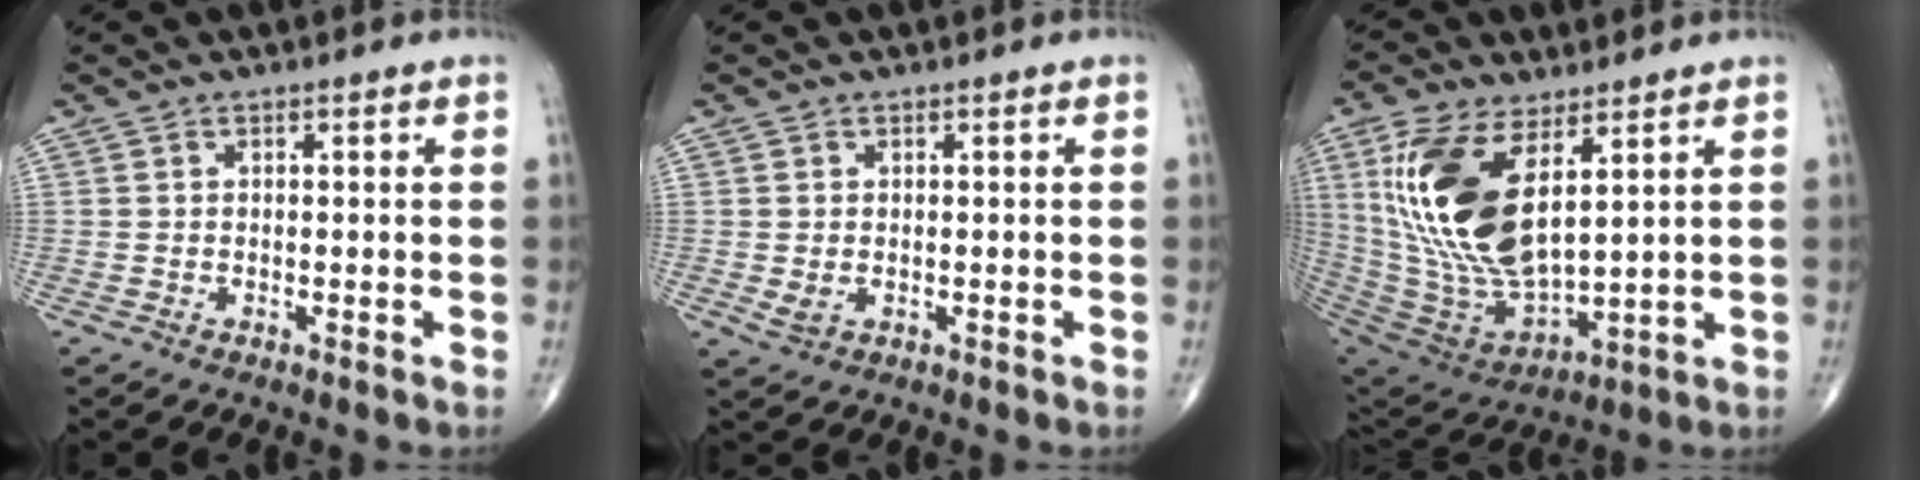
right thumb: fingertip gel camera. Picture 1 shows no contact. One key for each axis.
{"total": 1.7, "fx": 0.0, "fy": 1.1, "fz": 1.4, "tx": -0.027, "ty": -0.004, "tz": 0.006}
{"total": 20.4, "fx": 6.7, "fy": 9.3, "fz": 16.9, "tx": -0.340, "ty": -0.033, "tz": 0.142}